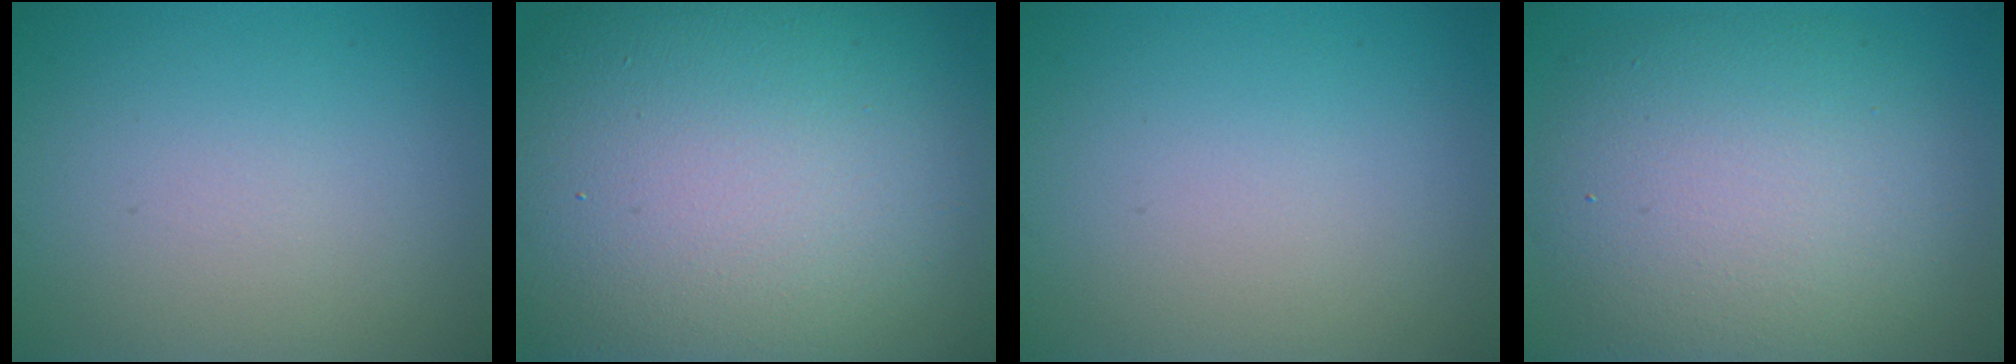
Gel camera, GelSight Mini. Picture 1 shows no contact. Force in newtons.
{"total": 19.8, "press": 19.8, "slide": 1.1}
{"total": 0.0}
{"total": 10.1, "press": 10.1, "slide": 0.5}